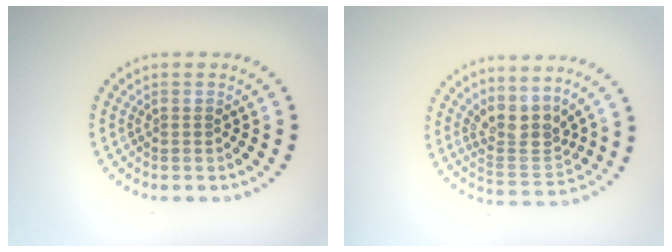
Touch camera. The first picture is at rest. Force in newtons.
{"total": 3.3, "press": 2.5, "slide": 2.2}